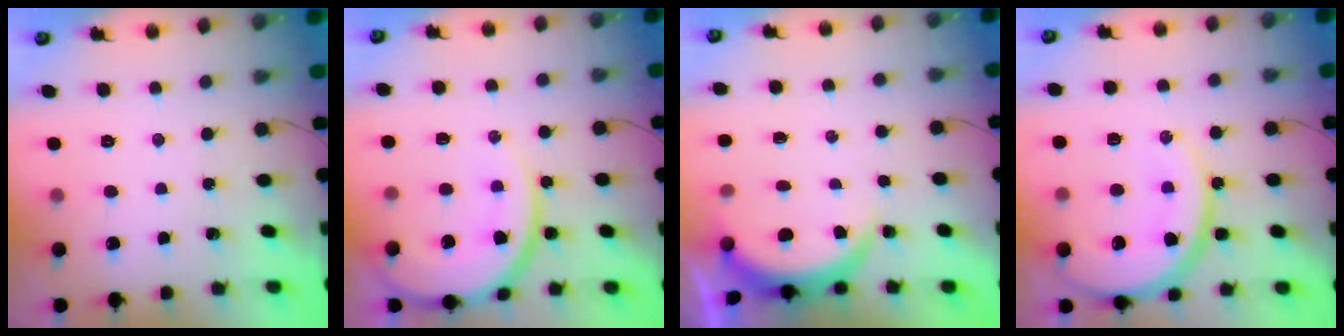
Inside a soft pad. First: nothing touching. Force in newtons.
{"total": 14.9, "press": 14.9, "slide": 1.3}
{"total": 3.9, "press": 3.9, "slide": 0.2}
{"total": 18.7, "press": 18.6, "slide": 1.8}